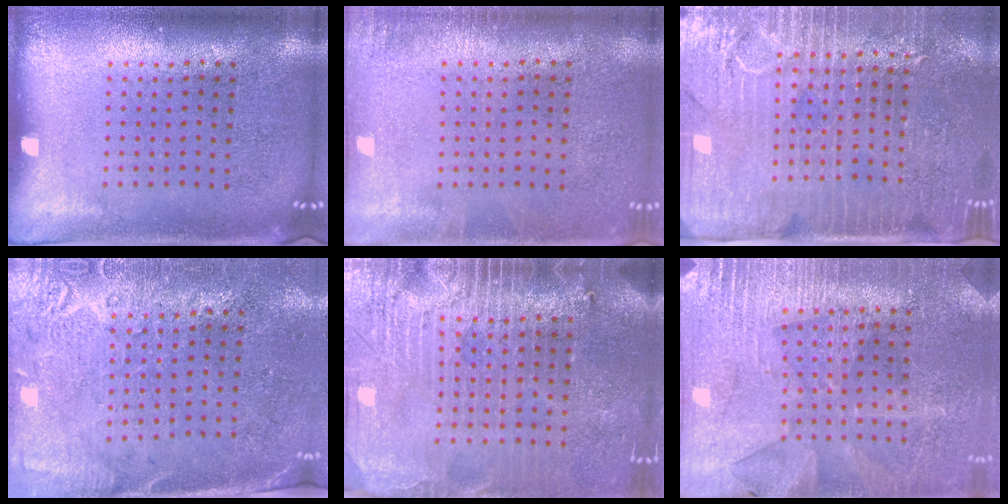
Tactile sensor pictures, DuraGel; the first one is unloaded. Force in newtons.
{"total": 0.8, "press": 0.8, "slide": 0.1}
{"total": 3.6, "press": 3.3, "slide": 1.3}
{"total": 2.8, "press": 2.4, "slide": 1.4}
{"total": 3.9, "press": 3.5, "slide": 1.7}
{"total": 2.9, "press": 2.8, "slide": 0.5}